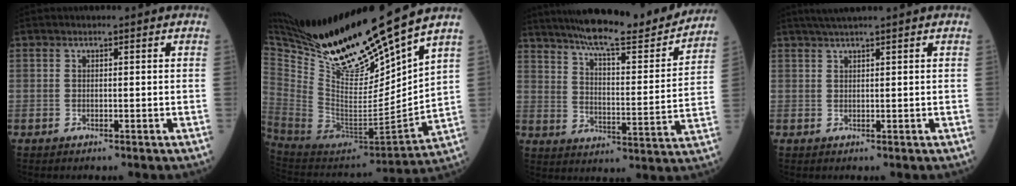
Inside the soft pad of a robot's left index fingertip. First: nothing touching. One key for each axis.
{"total": 22.4, "fx": 18.5, "fy": -0.7, "fz": 12.6, "tx": -0.211, "ty": -0.045, "tz": 0.341}
{"total": 22.9, "fx": 20.4, "fy": 1.8, "fz": 10.2, "tx": -0.168, "ty": -0.029, "tz": 0.284}
{"total": 3.0, "fx": 2.4, "fy": -0.7, "fz": 1.6, "tx": -0.028, "ty": 0.015, "tz": 0.047}